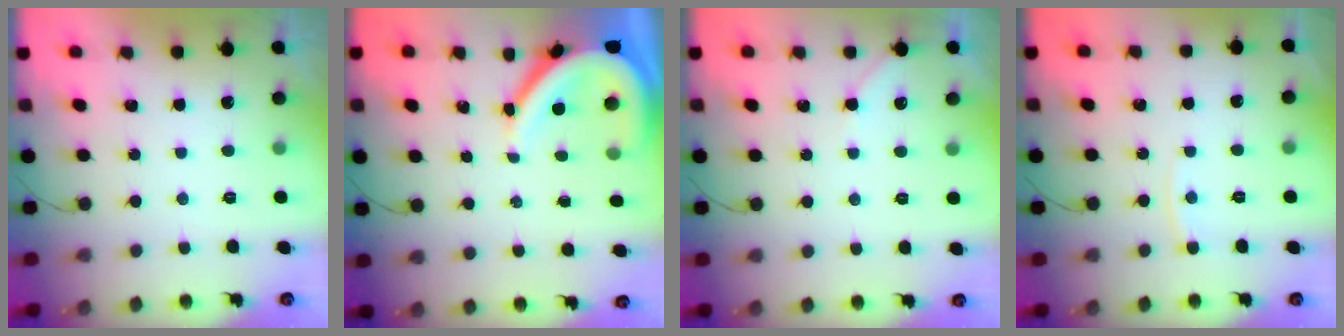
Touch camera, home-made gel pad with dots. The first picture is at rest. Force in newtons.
{"total": 9.8, "press": 9.7, "slide": 1.2}
{"total": 3.5, "press": 3.5, "slide": 0.5}
{"total": 3.2, "press": 3.1, "slide": 0.4}